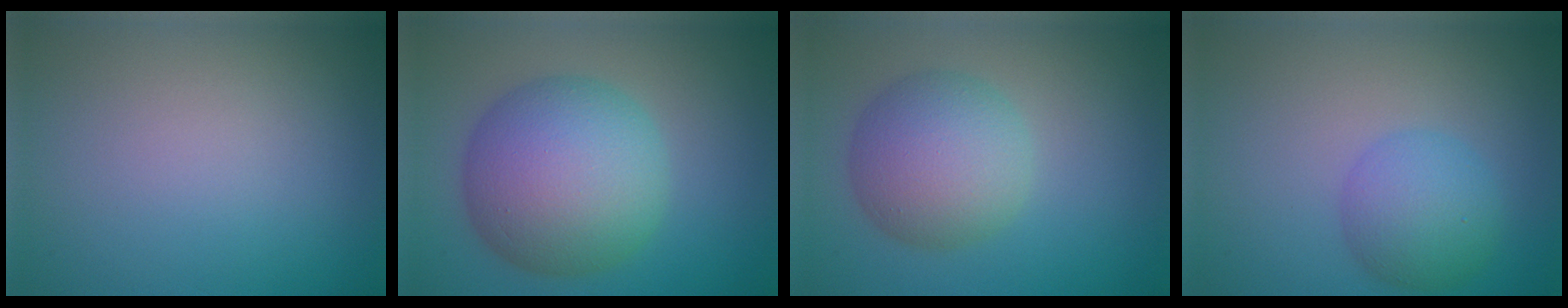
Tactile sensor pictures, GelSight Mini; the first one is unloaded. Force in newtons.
{"total": 10.4, "press": 10.4, "slide": 0.3}
{"total": 6.2, "press": 6.2, "slide": 0.3}
{"total": 3.7, "press": 3.7, "slide": 0.2}